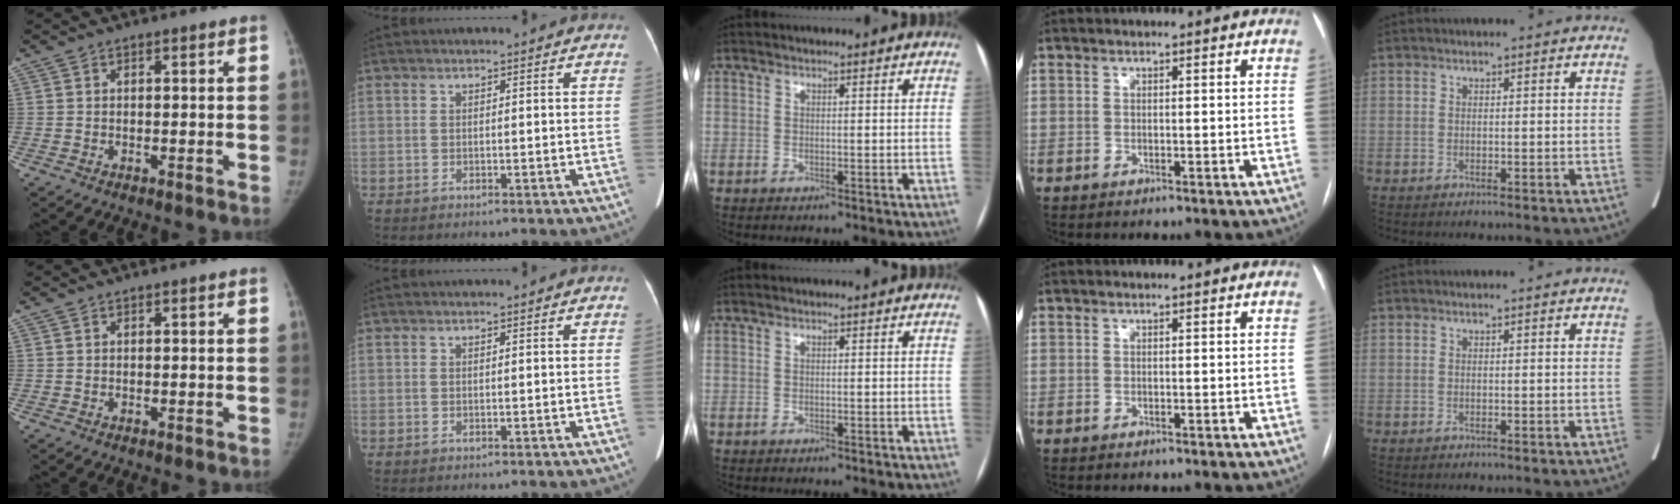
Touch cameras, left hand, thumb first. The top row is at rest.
{}